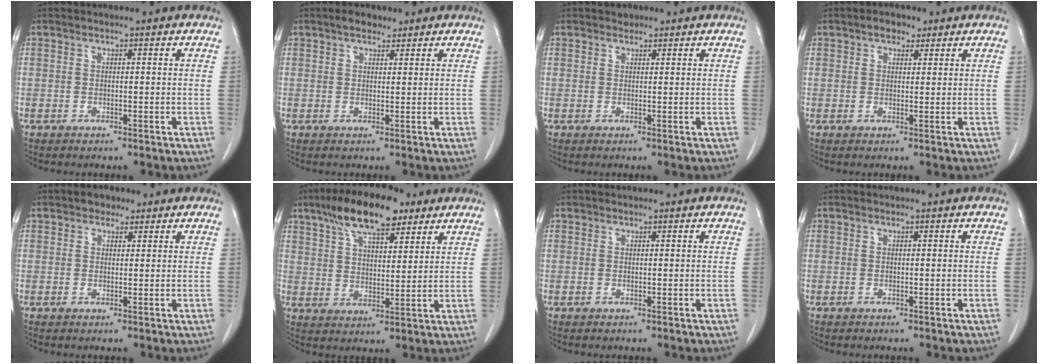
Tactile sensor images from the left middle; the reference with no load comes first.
{"total": 2.5, "force": [1.9, 1.1, 1.1], "torque": [-0.024, 0.007, 0.028]}
{"total": 1.0, "force": [0.8, 0.5, 0.1], "torque": [-0.004, 0.000, 0.010]}
{"total": 2.5, "force": [1.7, 1.4, 1.2], "torque": [-0.022, 0.007, 0.025]}
{"total": 2.1, "force": [1.4, 1.4, 0.8], "torque": [-0.014, 0.005, 0.020]}
{"total": 12.8, "force": [8.6, 4.1, 8.6], "torque": [-0.154, 0.019, 0.149]}
{"total": 0.0}
{"total": 0.0}